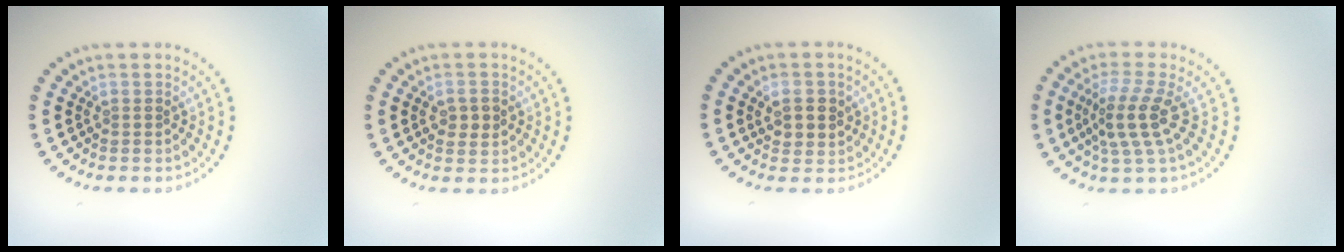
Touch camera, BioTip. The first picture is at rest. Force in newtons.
{"total": 1.9, "press": 1.9, "slide": 0.1}
{"total": 2.6, "press": 2.5, "slide": 0.7}
{"total": 3.8, "press": 3.1, "slide": 2.2}